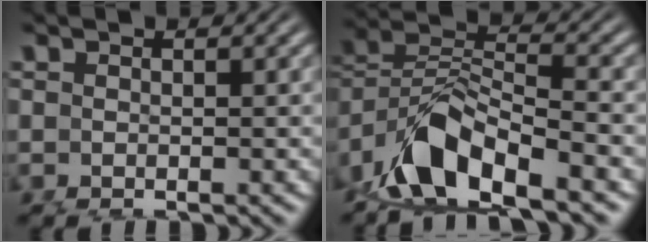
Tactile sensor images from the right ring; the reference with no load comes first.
{"total": 5.9, "force": [-1.3, 3.7, 4.4], "torque": [-0.089, -0.010, -0.019]}